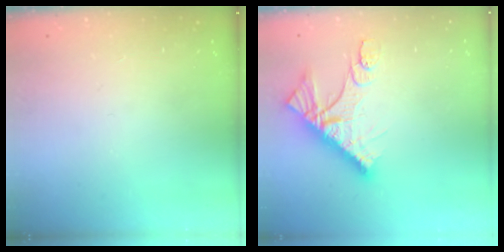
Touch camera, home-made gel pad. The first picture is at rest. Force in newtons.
{"total": 13.5, "press": 13.5, "slide": 1.1}